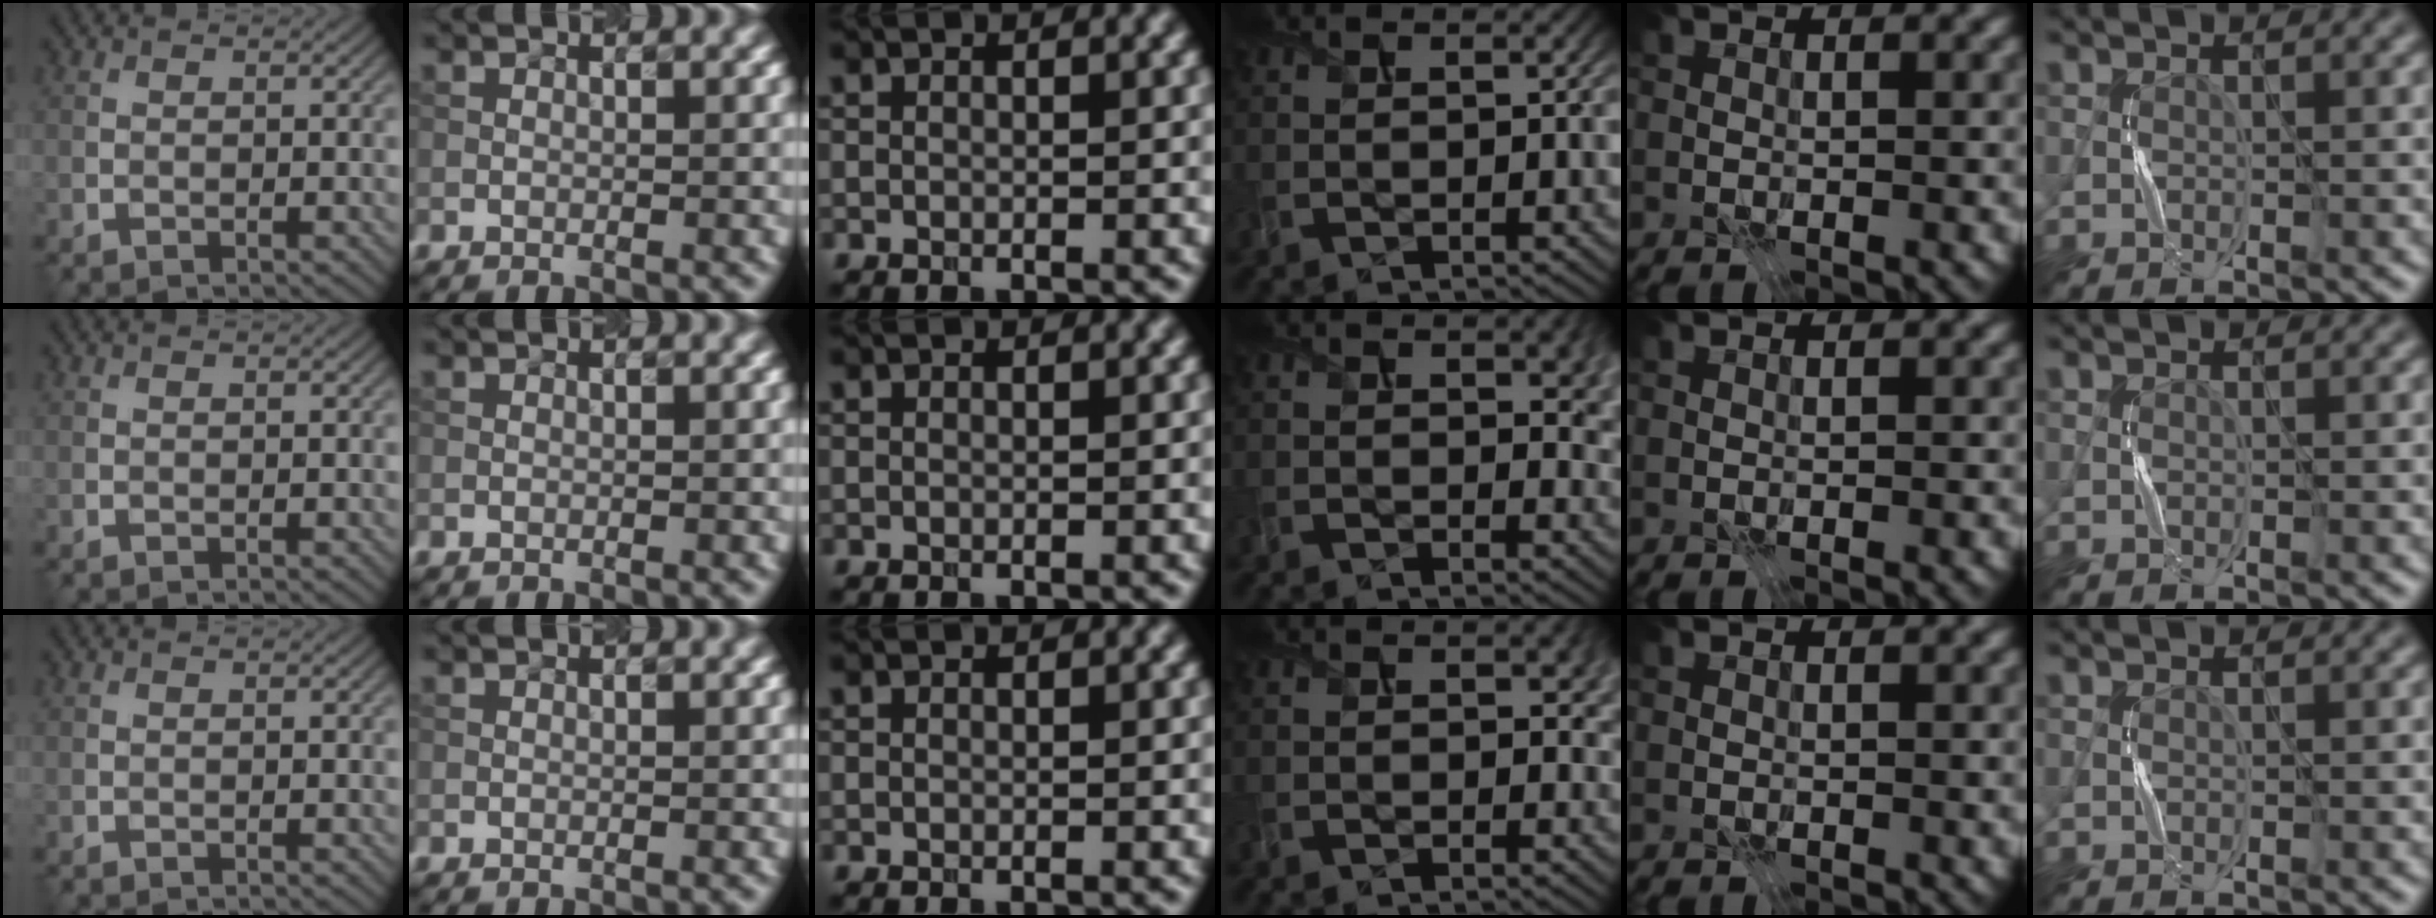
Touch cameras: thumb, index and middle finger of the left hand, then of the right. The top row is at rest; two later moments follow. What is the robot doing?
{"motion": "press", "object": "syringe"}